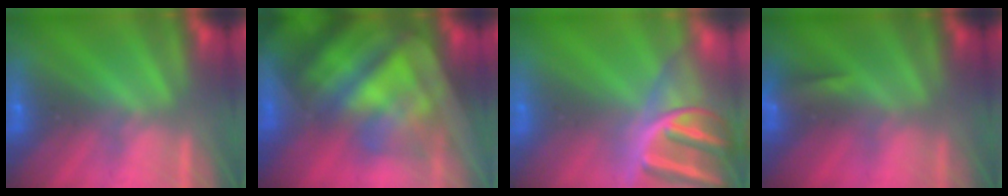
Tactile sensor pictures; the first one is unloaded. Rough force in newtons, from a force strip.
{"total": 9.2}
{"total": 9.7}
{"total": 4.7}